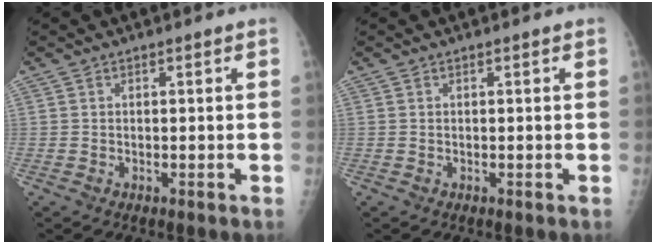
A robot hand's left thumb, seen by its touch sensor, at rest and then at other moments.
{"total": 0.0}